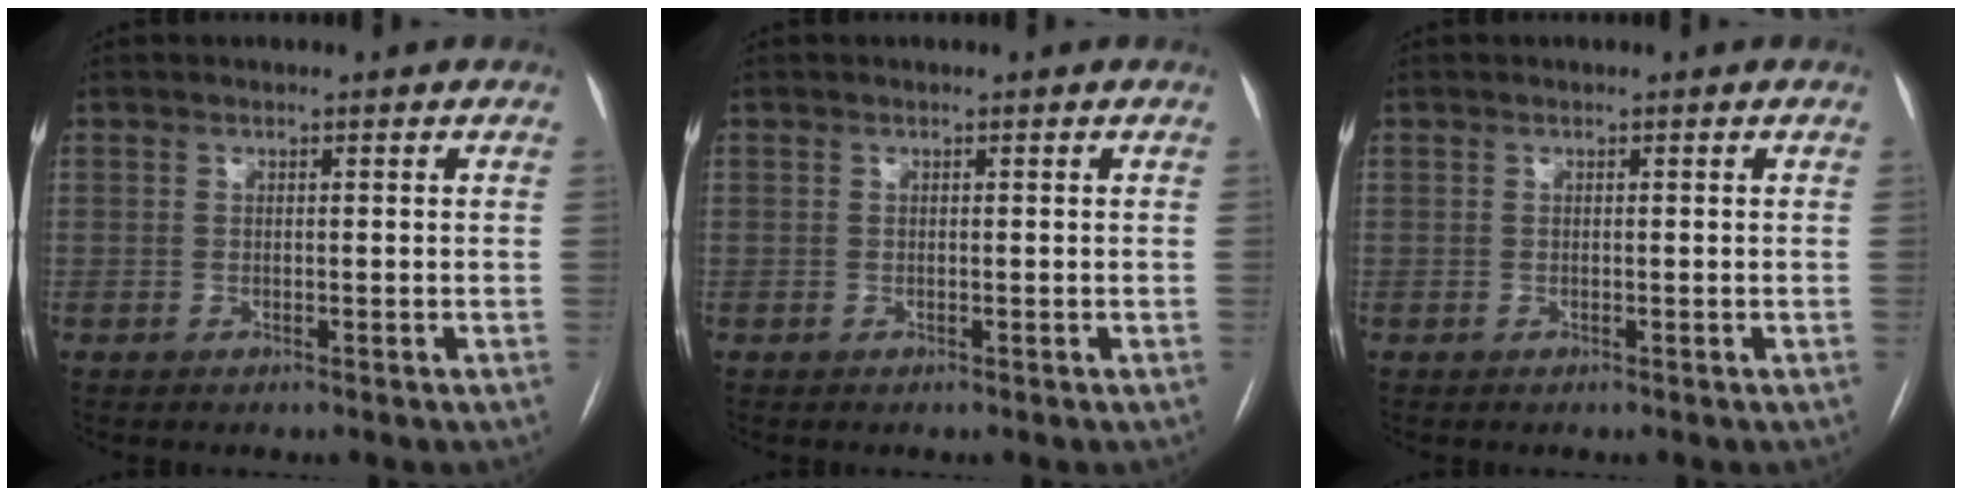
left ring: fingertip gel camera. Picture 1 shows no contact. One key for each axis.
{"total": 0.0}
{"total": 0.0}